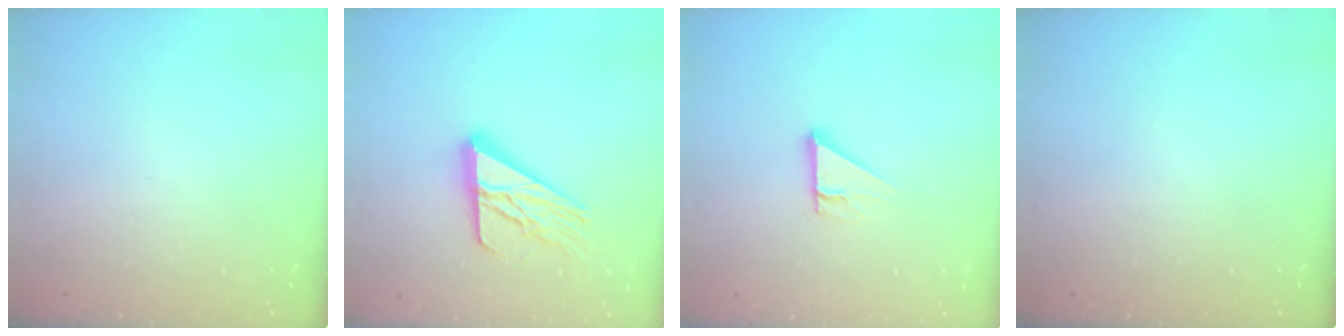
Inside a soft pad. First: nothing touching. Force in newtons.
{"total": 16.5, "press": 16.5, "slide": 1.6}
{"total": 3.7, "press": 3.7, "slide": 0.2}
{"total": 0.0}